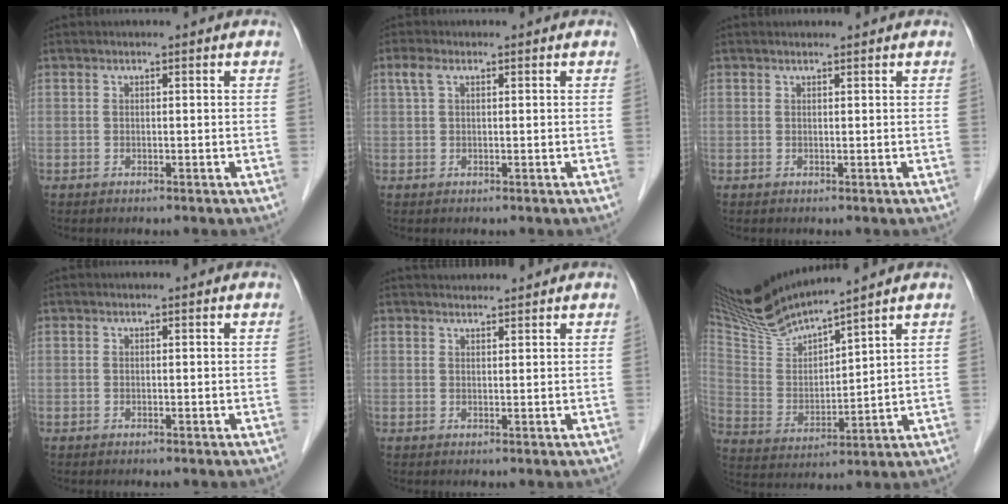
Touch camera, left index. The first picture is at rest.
{"total": 1.9, "force": [0.9, 0.9, 1.5], "torque": [-0.039, 0.020, 0.020]}
{"total": 1.0, "force": [1.0, 0.0, 0.2], "torque": [-0.006, 0.007, 0.017]}
{"total": 0.0}
{"total": 3.3, "force": [3.2, 0.2, 1.1], "torque": [-0.012, 0.026, 0.048]}
{"total": 13.3, "force": [12.4, -0.3, 4.9], "torque": [-0.110, 0.000, 0.250]}